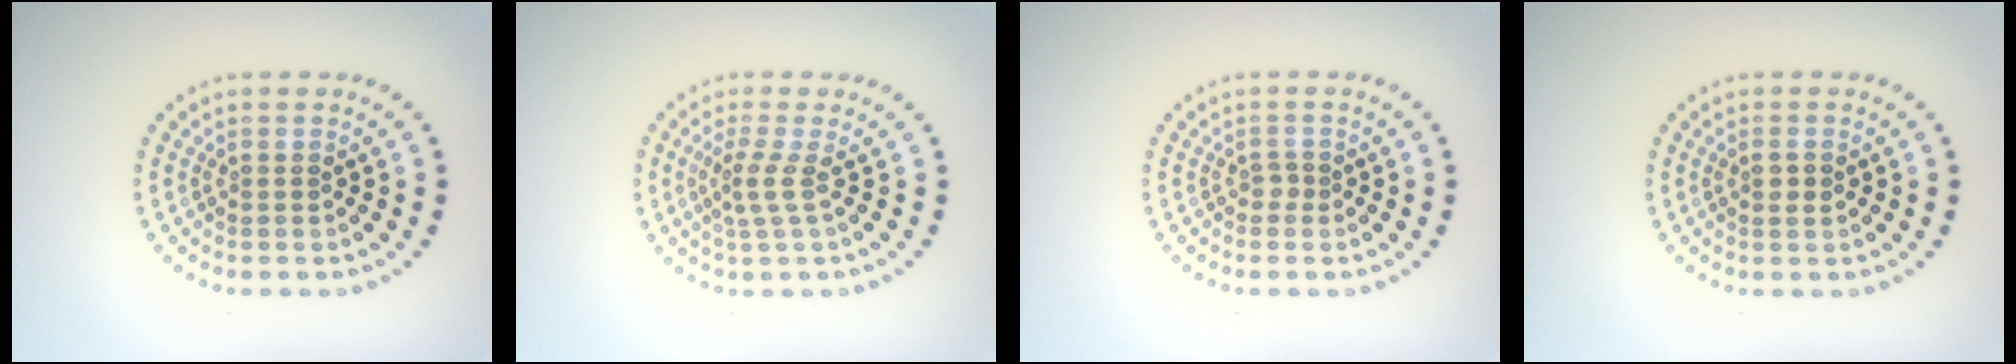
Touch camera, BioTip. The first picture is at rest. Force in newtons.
{"total": 2.1, "press": 1.4, "slide": 1.5}
{"total": 0.9, "press": 0.7, "slide": 0.6}
{"total": 1.1, "press": 1.1, "slide": 0.3}